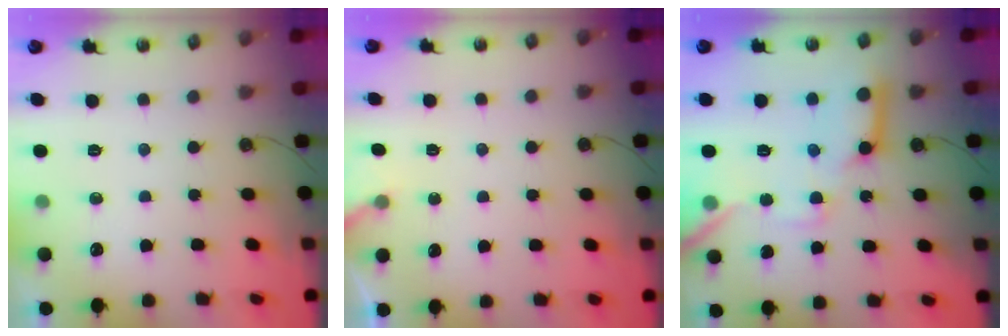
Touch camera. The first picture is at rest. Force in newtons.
{"total": 5.4, "press": 5.4, "slide": 0.5}
{"total": 17.2, "press": 17.1, "slide": 2.1}